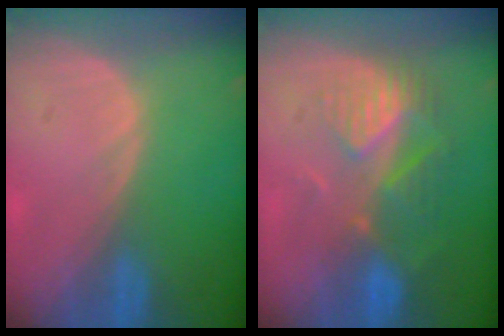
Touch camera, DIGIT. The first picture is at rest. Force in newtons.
{"total": 8.9, "press": 7.7, "slide": 4.5}